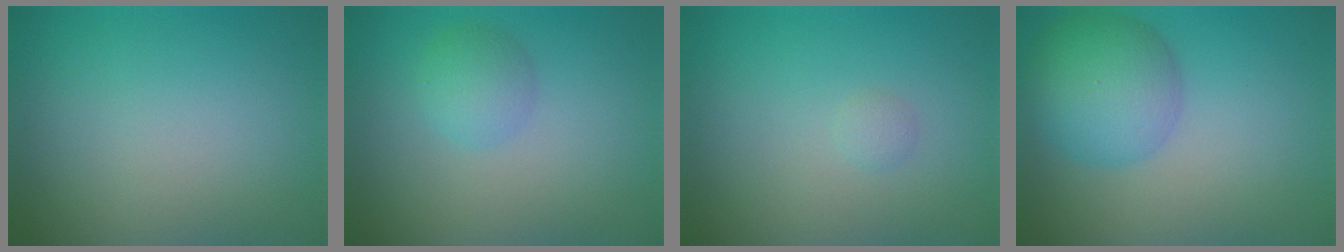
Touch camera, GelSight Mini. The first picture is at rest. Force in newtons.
{"total": 2.3, "press": 2.3, "slide": 0.1}
{"total": 0.6, "press": 0.6, "slide": 0.0}
{"total": 6.2, "press": 6.2, "slide": 0.3}